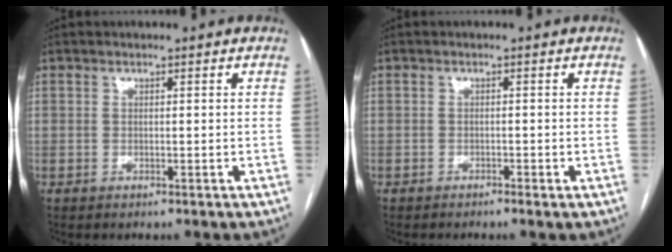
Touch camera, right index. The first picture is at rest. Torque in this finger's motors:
{"motor_torque": [-1.29, -0.68, -0.61, -0.12]}